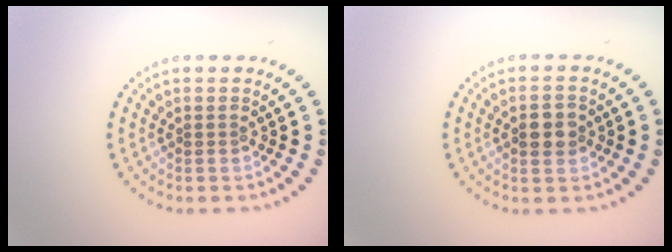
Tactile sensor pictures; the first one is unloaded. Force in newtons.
{"total": 2.9, "press": 2.9, "slide": 0.1}